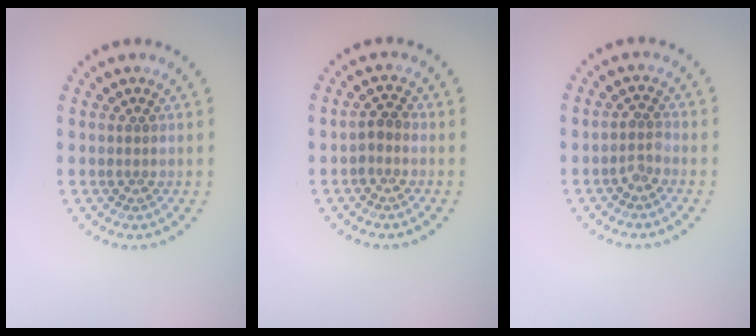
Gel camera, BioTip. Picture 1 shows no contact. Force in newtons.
{"total": 1.3, "press": 1.2, "slide": 0.6}
{"total": 1.3, "press": 1.0, "slide": 0.8}